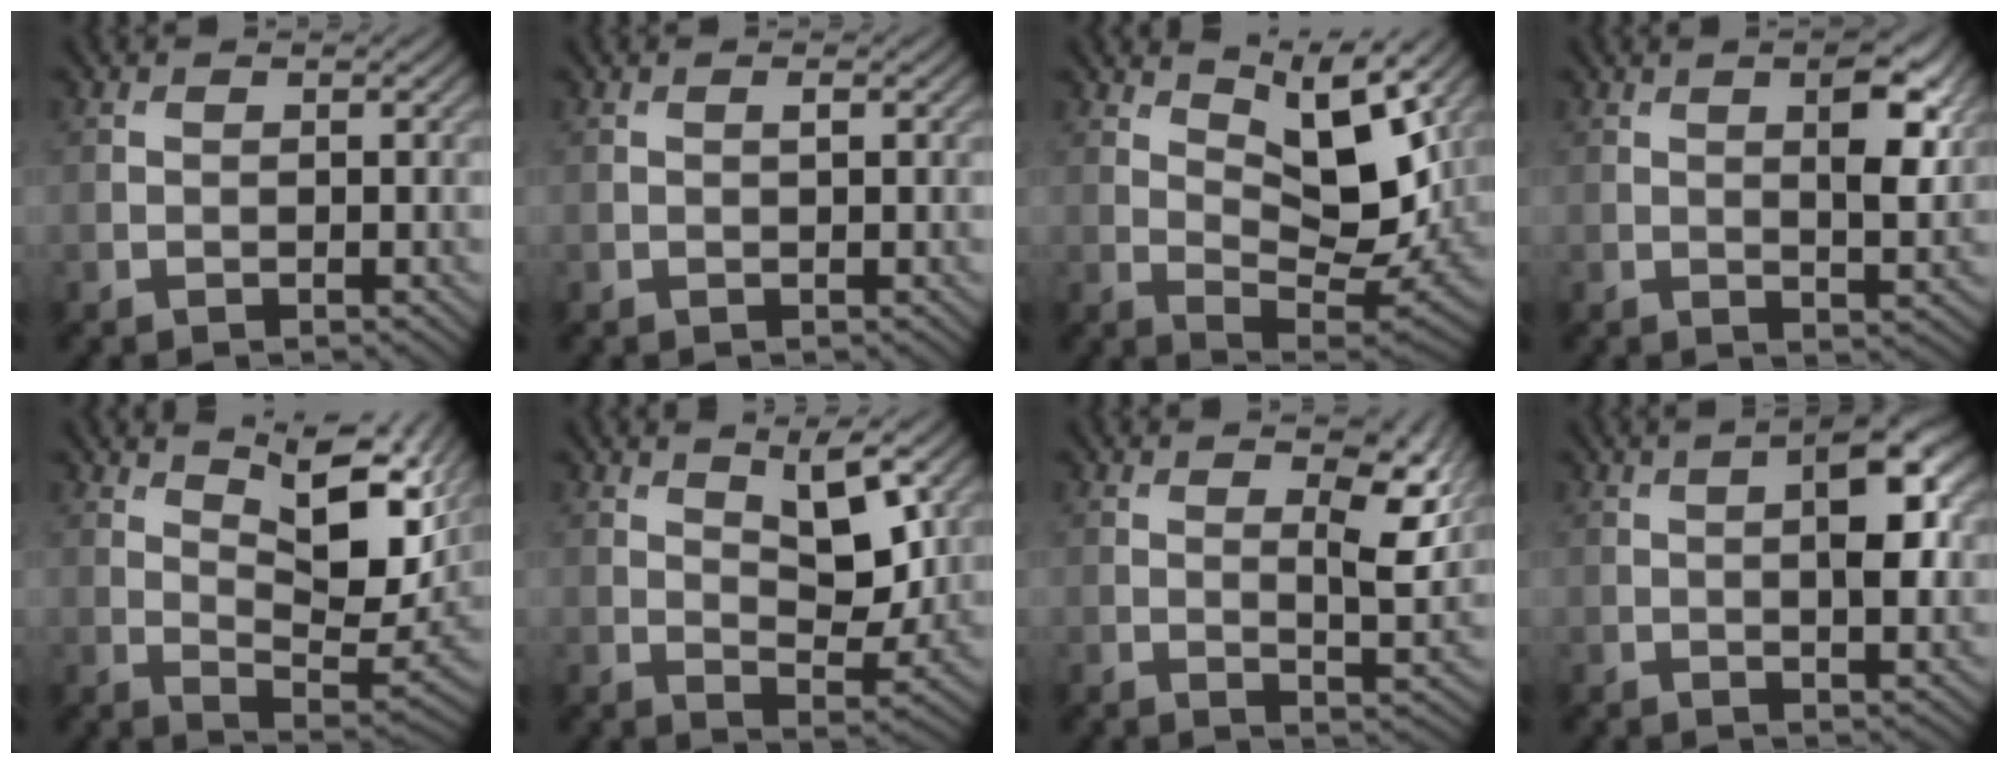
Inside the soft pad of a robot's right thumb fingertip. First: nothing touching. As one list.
[{"total": 0.5, "force": [0.2, 0.1, 0.5], "torque": [-0.008, 0.001, 0.002]}, {"total": 10.7, "force": [5.3, 3.8, 8.5], "torque": [-0.148, -0.003, 0.087]}, {"total": 5.6, "force": [1.9, 1.8, 4.9], "torque": [-0.081, -0.001, 0.033]}, {"total": 11.9, "force": [6.4, 3.5, 9.4], "torque": [-0.169, -0.001, 0.103]}, {"total": 6.7, "force": [3.2, 2.7, 5.3], "torque": [-0.086, -0.010, 0.057]}, {"total": 6.7, "force": [2.9, 2.2, 5.7], "torque": [-0.094, -0.004, 0.049]}, {"total": 7.1, "force": [1.3, 2.3, 6.6], "torque": [-0.101, 0.009, 0.016]}]